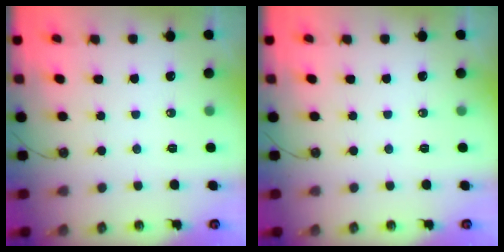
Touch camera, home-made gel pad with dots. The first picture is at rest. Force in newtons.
{"total": 0.0}